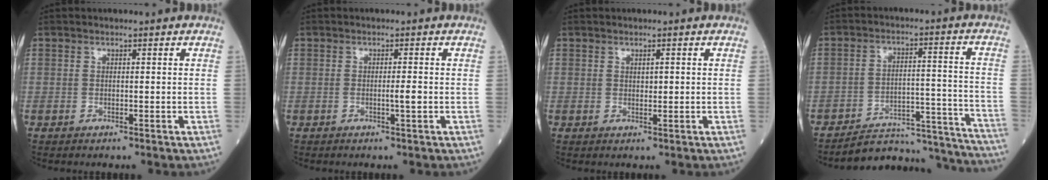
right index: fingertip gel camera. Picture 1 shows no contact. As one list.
[{"total": 1.4, "force": [-0.2, -0.1, 1.3], "torque": [-0.024, 0.000, -0.002]}, {"total": 1.0, "force": [0.3, 0.4, 0.9], "torque": [-0.014, -0.001, 0.006]}, {"total": 18.2, "force": [-18.0, 1.5, 2.8], "torque": [-0.018, 0.033, -0.243]}]